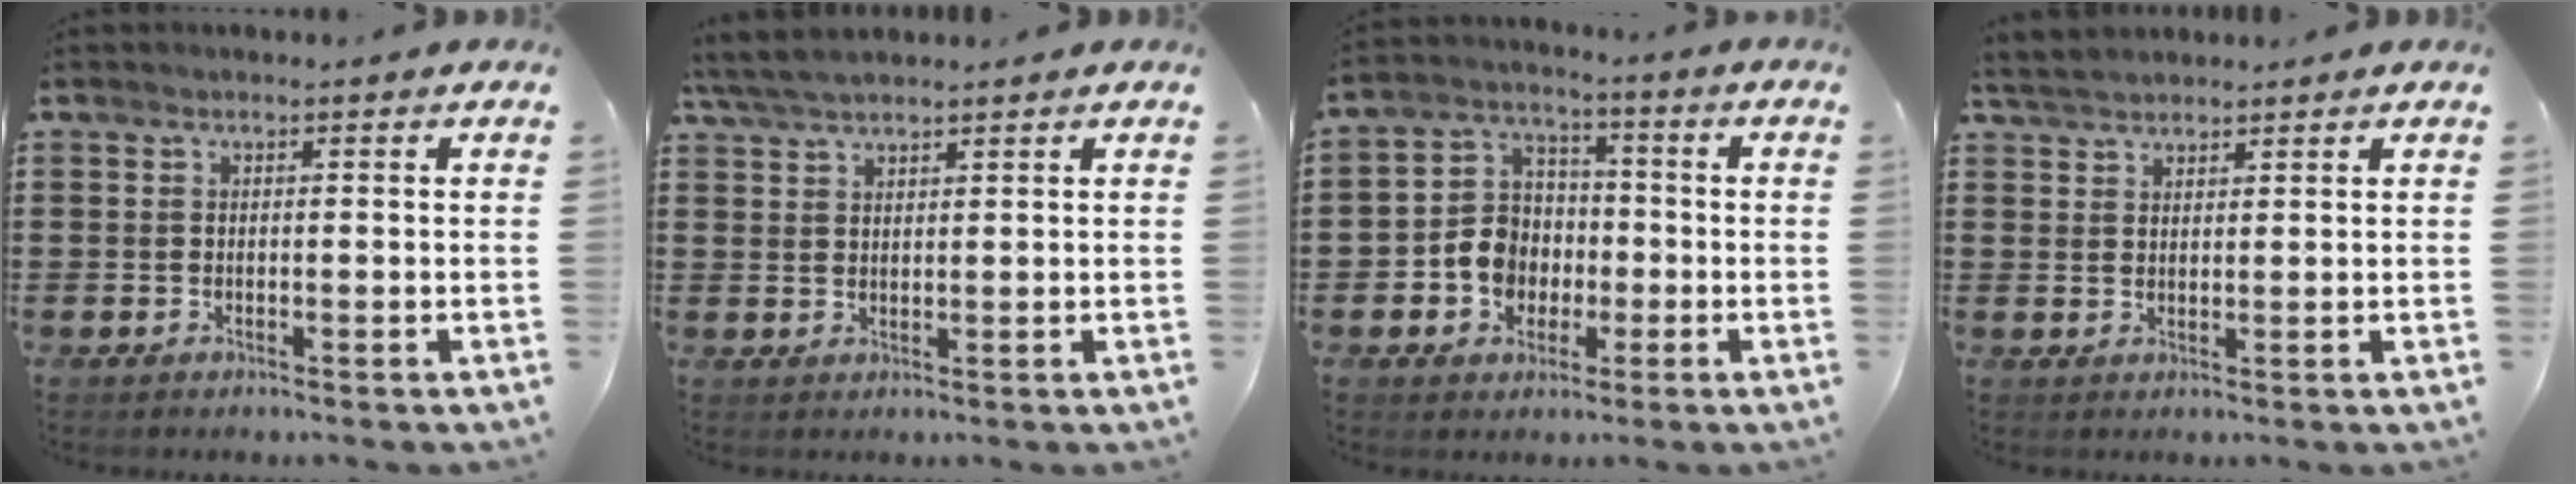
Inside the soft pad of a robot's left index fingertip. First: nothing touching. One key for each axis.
{"total": 3.6, "fx": 3.1, "fy": 0.6, "fz": 1.6, "tx": -0.040, "ty": 0.001, "tz": 0.060}
{"total": 7.2, "fx": -1.8, "fy": 6.5, "fz": 2.6, "tx": -0.076, "ty": 0.020, "tz": -0.033}
{"total": 2.6, "fx": 2.5, "fy": 0.6, "fz": 0.4, "tx": -0.015, "ty": 0.002, "tz": 0.050}